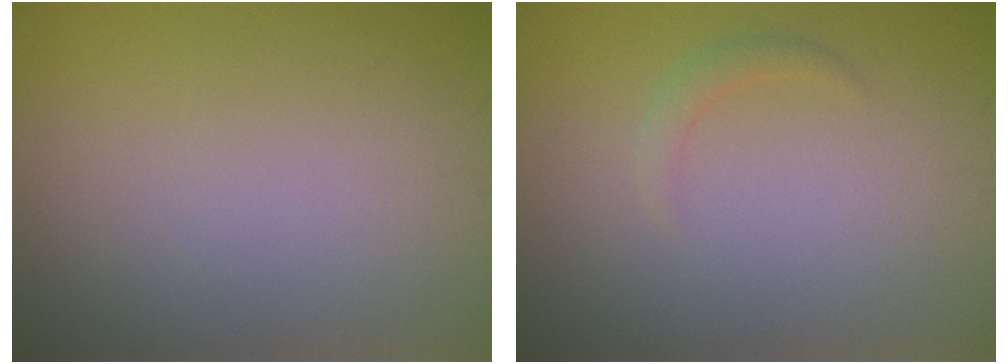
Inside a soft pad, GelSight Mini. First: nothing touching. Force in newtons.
{"total": 1.1, "press": 1.1, "slide": 0.2}